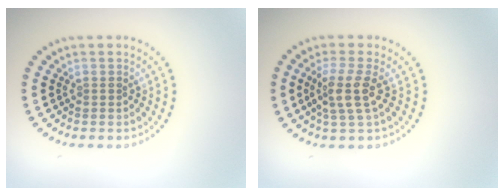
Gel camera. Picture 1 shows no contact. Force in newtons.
{"total": 2.9, "press": 2.3, "slide": 1.8}